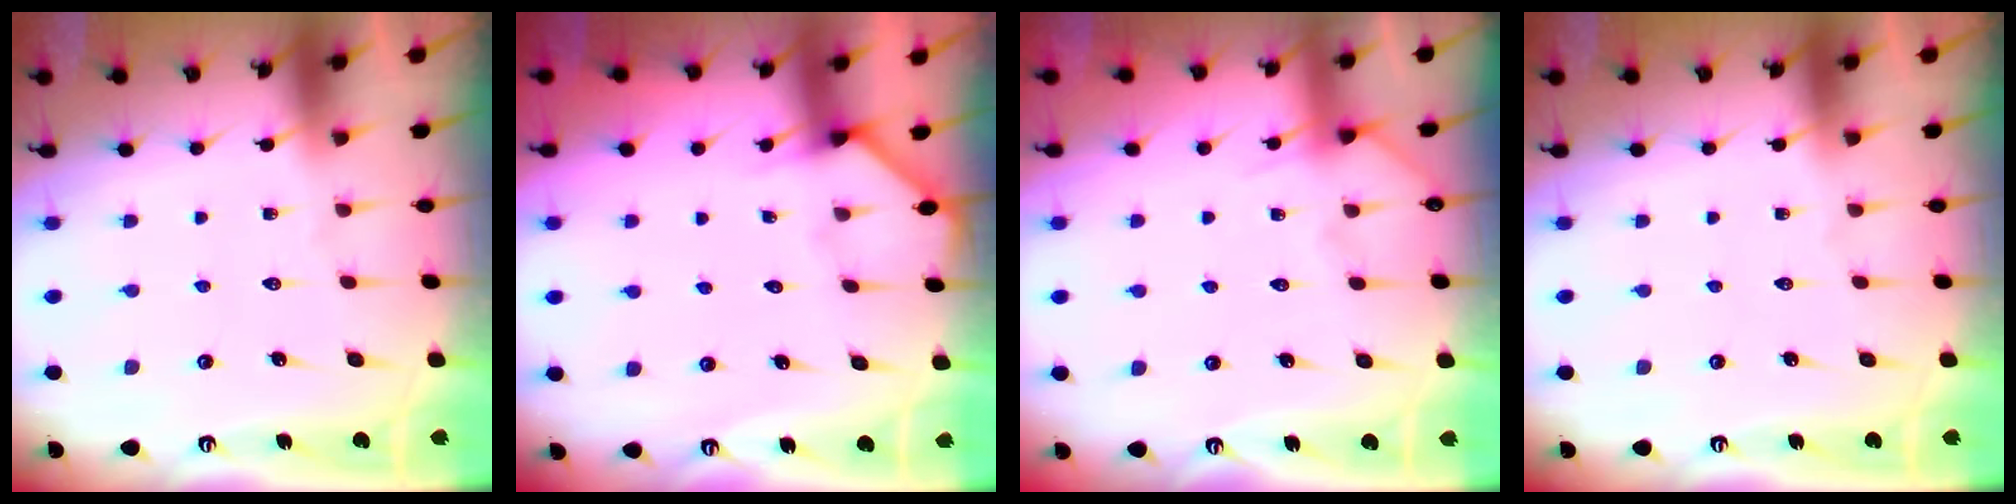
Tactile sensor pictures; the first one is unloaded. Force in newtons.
{"total": 2.5, "press": 2.5, "slide": 0.1}
{"total": 3.4, "press": 3.4, "slide": 0.4}
{"total": 0.0}